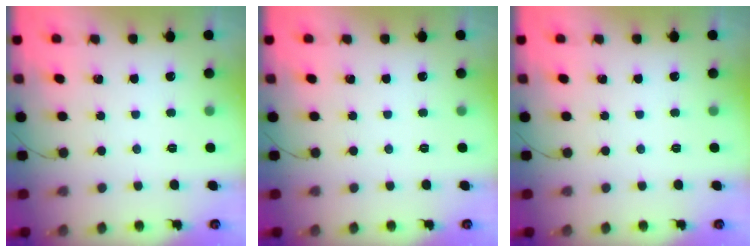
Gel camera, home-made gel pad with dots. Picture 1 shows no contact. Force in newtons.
{"total": 0.0}
{"total": 0.0}